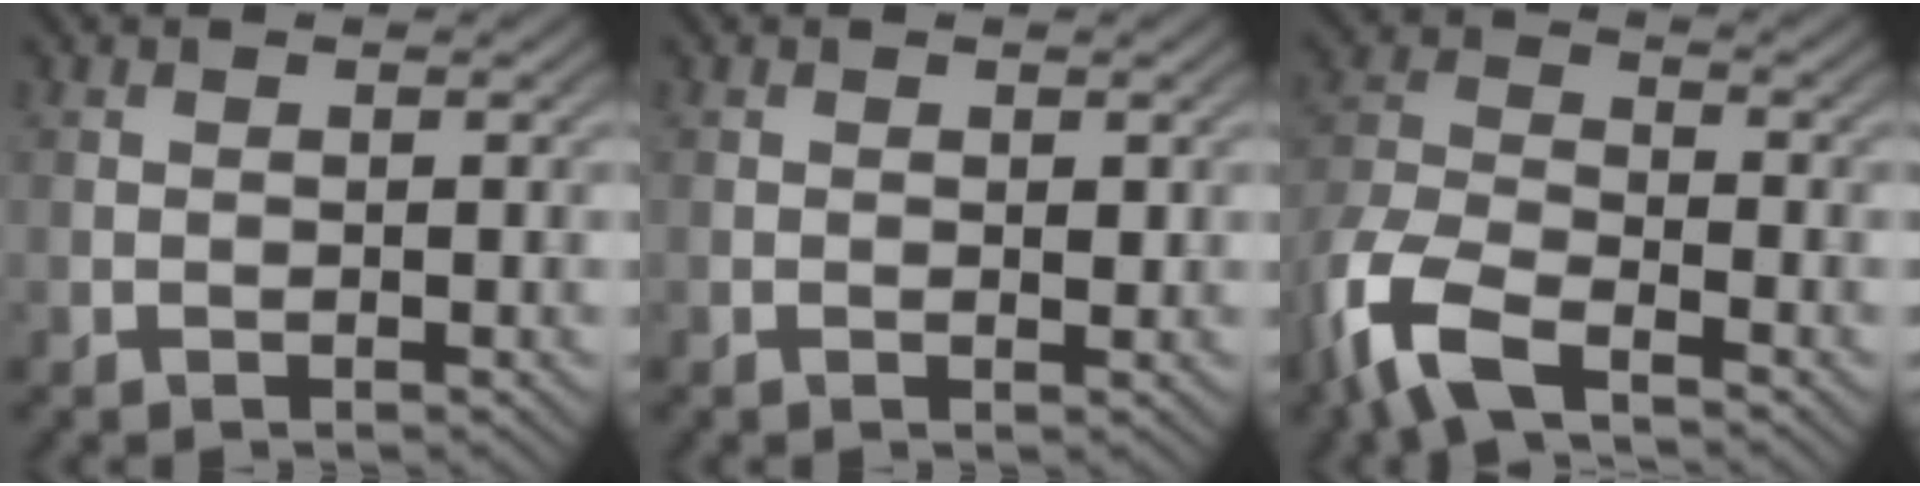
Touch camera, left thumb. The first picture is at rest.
{"total": 0.7, "force": [0.2, 0.3, 0.6], "torque": [-0.006, -0.003, 0.001]}
{"total": 9.2, "force": [-6.0, 3.7, 5.9], "torque": [-0.134, -0.011, -0.139]}